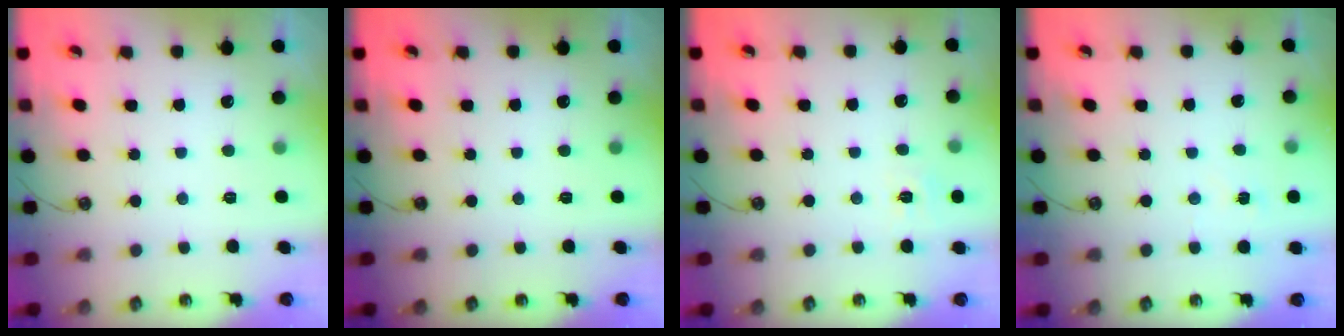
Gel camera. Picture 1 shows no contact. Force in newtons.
{"total": 0.0}
{"total": 5.6, "press": 5.6, "slide": 0.1}
{"total": 3.5, "press": 3.5, "slide": 0.5}